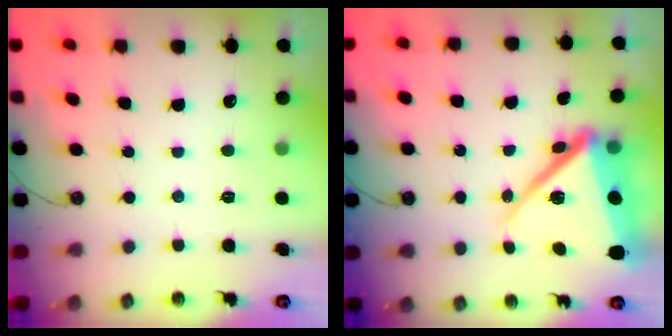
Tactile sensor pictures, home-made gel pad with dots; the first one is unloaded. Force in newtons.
{"total": 18.6, "press": 18.5, "slide": 1.8}